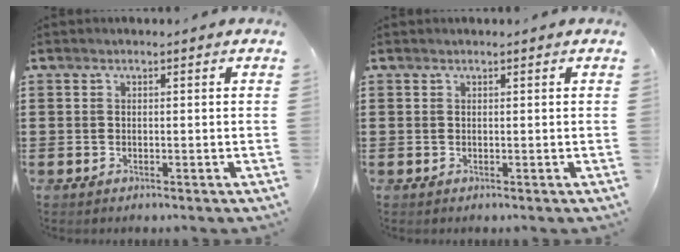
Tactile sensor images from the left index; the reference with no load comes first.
{"total": 0.0}